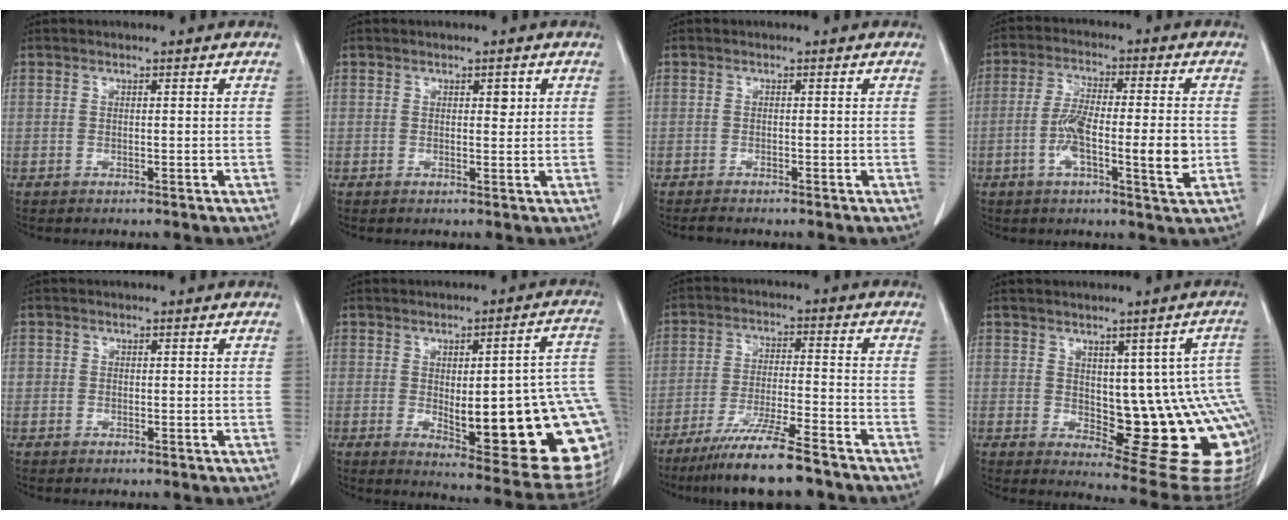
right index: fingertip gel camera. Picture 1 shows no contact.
{"total": 1.4, "force": [0.6, 0.7, 1.1], "torque": [-0.013, -0.002, 0.007]}
{"total": 0.8, "force": [-0.7, 0.0, 0.4], "torque": [-0.016, -0.004, -0.014]}
{"total": 10.3, "force": [-2.0, 1.9, 9.9], "torque": [-0.175, 0.002, -0.036]}
{"total": 1.0, "force": [0.1, 1.0, 0.2], "torque": [0.005, 0.005, -0.001]}
{"total": 24.6, "force": [-2.8, 5.0, 23.9], "torque": [-0.221, 0.001, -0.020]}
{"total": 11.2, "force": [-8.8, 0.3, 7.0], "torque": [-0.120, -0.030, -0.150]}
{"total": 16.8, "force": [-1.2, 6.3, 15.6], "torque": [-0.127, 0.010, 0.005]}